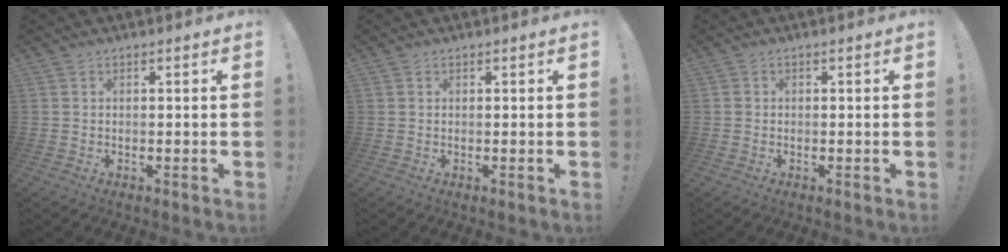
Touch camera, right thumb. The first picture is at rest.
{"total": 0.0}
{"total": 0.8, "force": [0.0, 0.7, 0.1], "torque": [-0.003, 0.002, 0.001]}